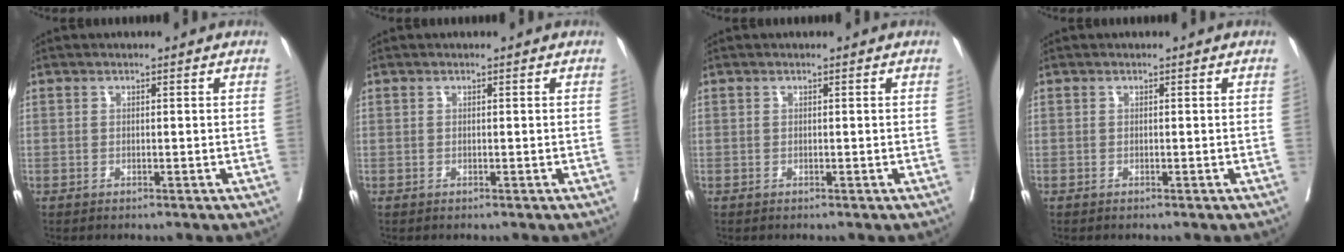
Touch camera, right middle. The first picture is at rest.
{"total": 0.0}
{"total": 0.0}
{"total": 0.0}